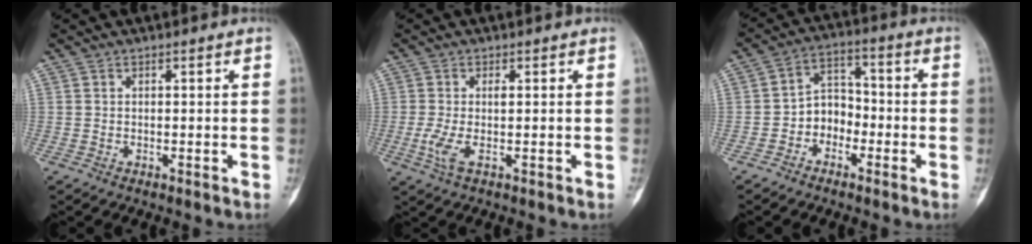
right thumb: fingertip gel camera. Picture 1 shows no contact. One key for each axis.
{"total": 3.8, "fx": -0.4, "fy": 1.2, "fz": 3.6, "tx": -0.095, "ty": -0.002, "tz": -0.009}
{"total": 6.5, "fx": -2.6, "fy": 5.1, "fz": 3.1, "tx": -0.016, "ty": 0.039, "tz": -0.058}